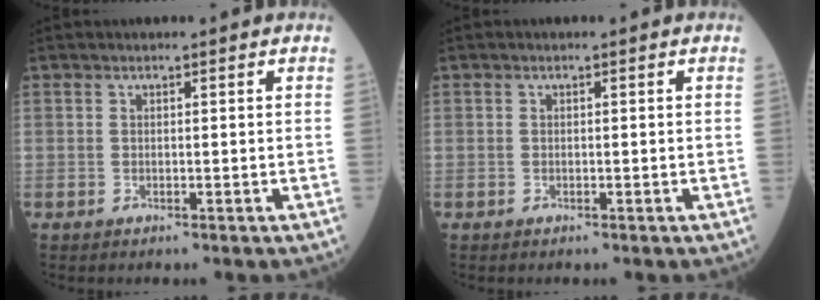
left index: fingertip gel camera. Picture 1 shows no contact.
{"total": 0.0}